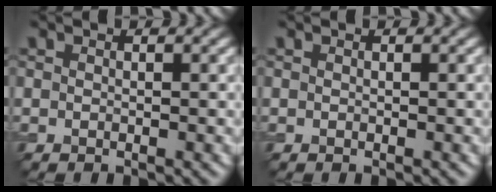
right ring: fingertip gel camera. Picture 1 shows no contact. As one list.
[{"total": 0.0}]